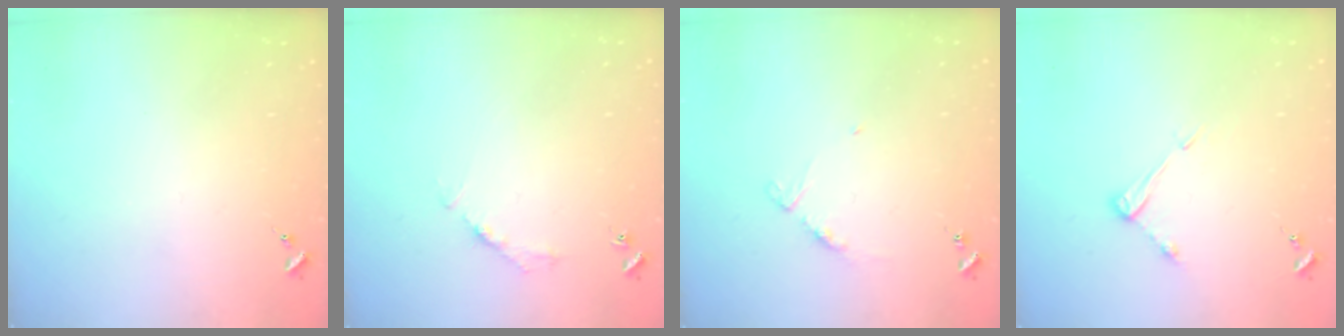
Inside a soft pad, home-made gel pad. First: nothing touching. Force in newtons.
{"total": 2.7, "press": 2.7, "slide": 0.4}
{"total": 4.7, "press": 4.6, "slide": 0.5}
{"total": 5.2, "press": 5.1, "slide": 0.3}